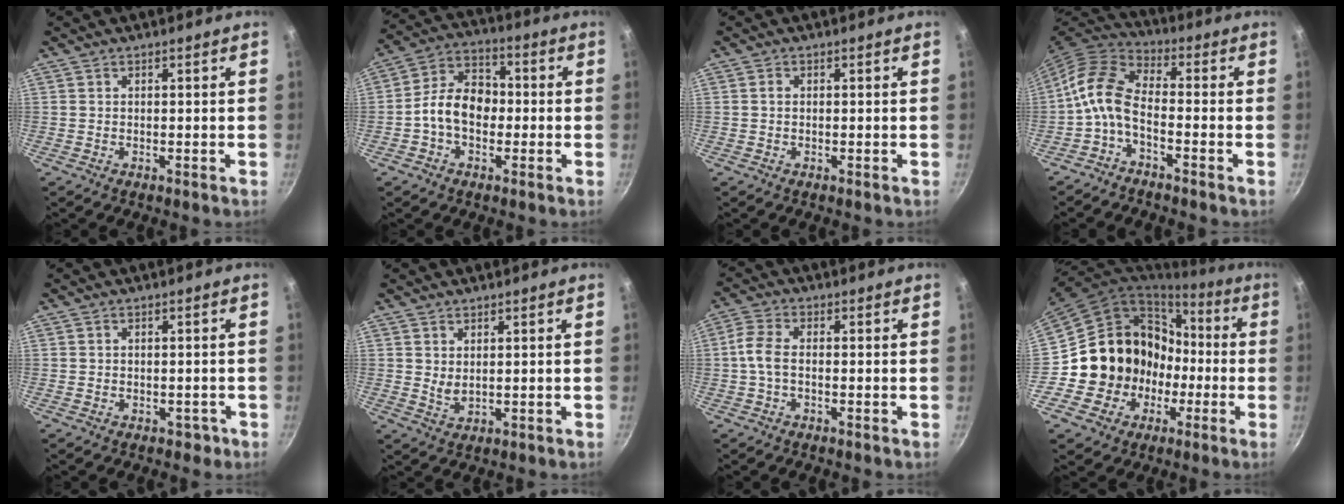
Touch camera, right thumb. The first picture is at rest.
{"total": 10.3, "force": [-1.4, 7.4, 7.0], "torque": [-0.085, 0.036, -0.042]}
{"total": 0.7, "force": [0.0, 0.6, 0.4], "torque": [-0.006, 0.004, 0.000]}
{"total": 9.2, "force": [-2.9, 4.7, 7.3], "torque": [-0.155, 0.041, -0.072]}
{"total": 1.9, "force": [-0.8, 1.5, 0.7], "torque": [0.002, 0.013, -0.001]}
{"total": 2.5, "force": [1.2, 1.3, 1.8], "torque": [-0.030, -0.014, 0.024]}
{"total": 4.6, "force": [-0.7, 2.5, 3.8], "torque": [-0.088, 0.017, -0.024]}
{"total": 16.7, "force": [-2.4, 15.6, 5.5], "torque": [-0.054, 0.063, -0.022]}